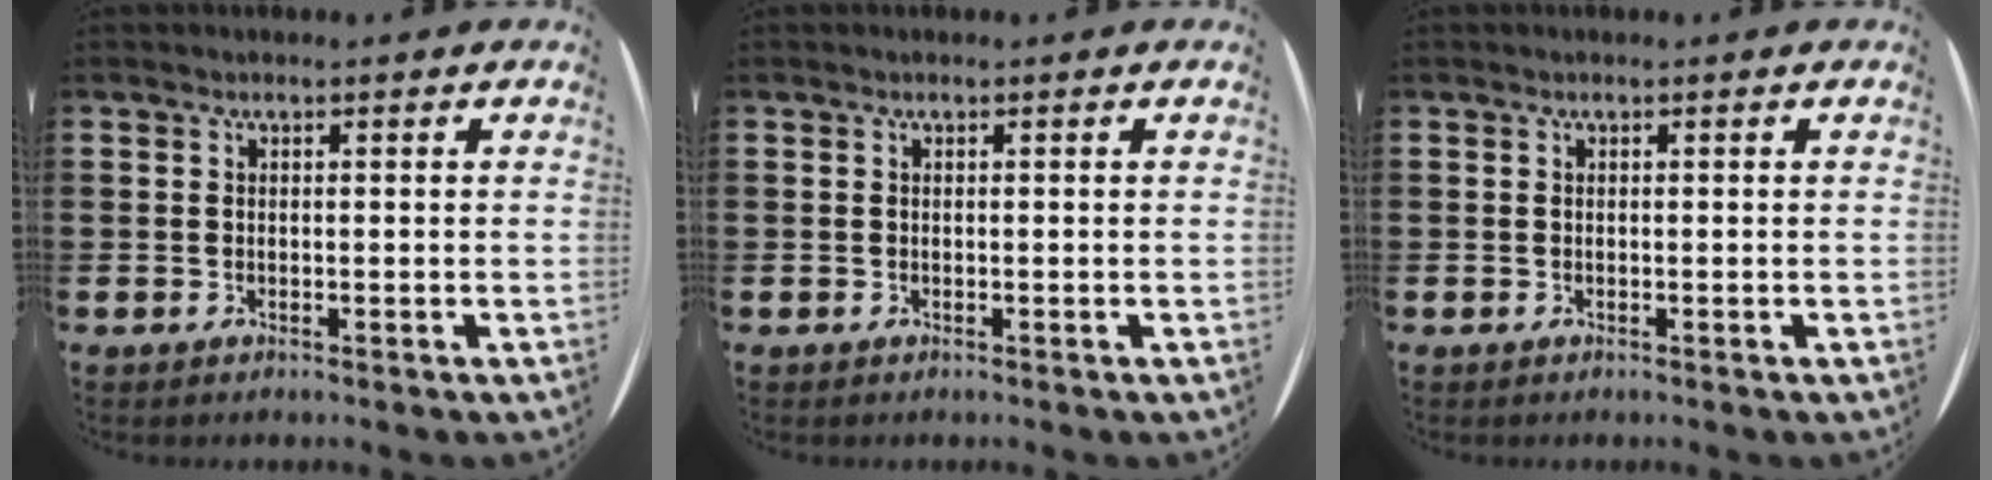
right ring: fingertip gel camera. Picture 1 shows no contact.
{"total": 0.0}
{"total": 0.0}